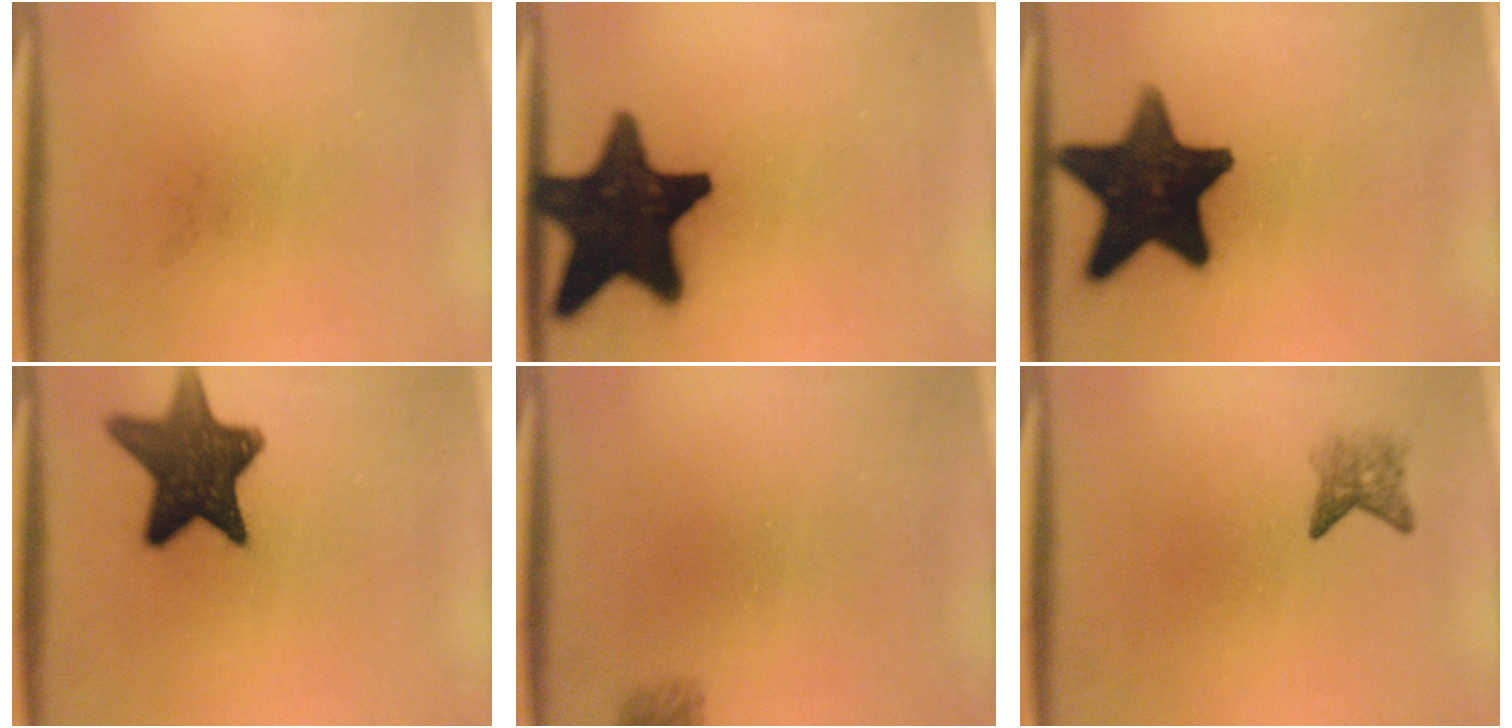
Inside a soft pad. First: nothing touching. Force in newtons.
{"total": 19.8}
{"total": 17.9}
{"total": 13.1}
{"total": 1.6}
{"total": 2.2}